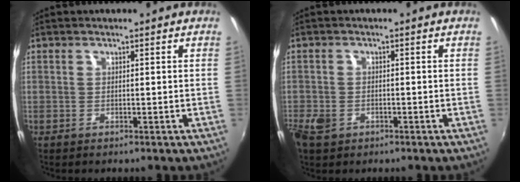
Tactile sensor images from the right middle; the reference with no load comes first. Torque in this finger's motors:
{"motor_torque": [0.46, -0.48, 0.13, 0.07]}